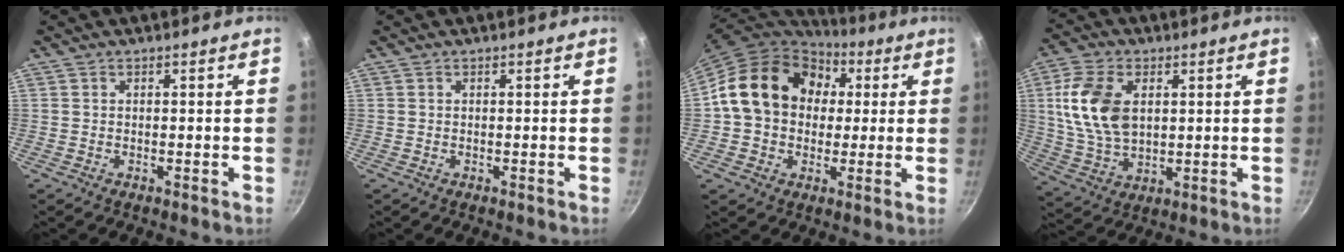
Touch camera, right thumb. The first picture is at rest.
{"total": 0.0}
{"total": 18.2, "force": [3.2, 14.7, 10.3], "torque": [-0.149, 0.029, 0.040]}
{"total": 13.7, "force": [2.9, 8.5, 10.3], "torque": [-0.189, -0.010, 0.061]}